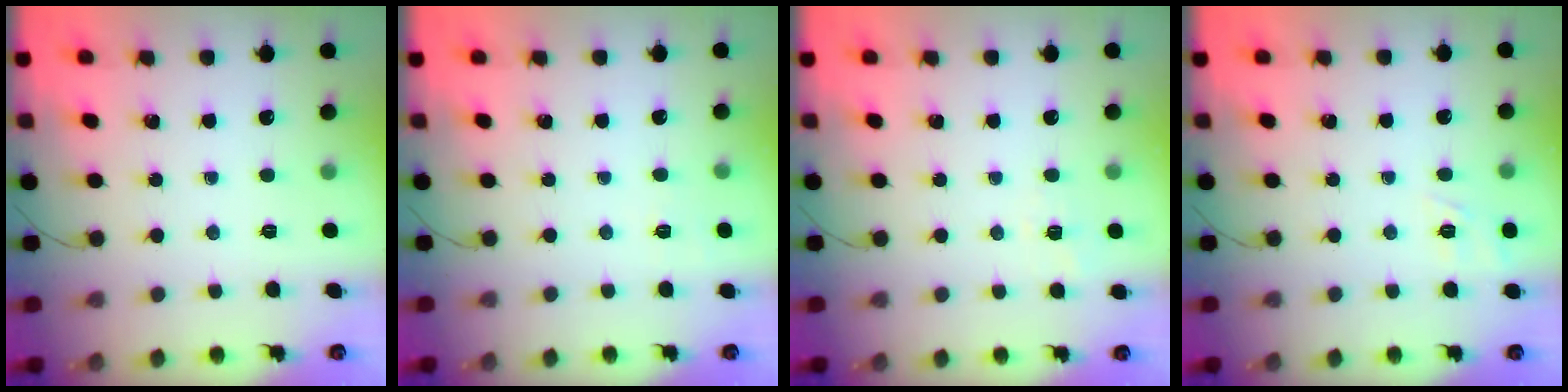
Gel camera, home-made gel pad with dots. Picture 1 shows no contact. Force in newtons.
{"total": 2.7, "press": 2.1, "slide": 1.7}
{"total": 3.7, "press": 3.2, "slide": 1.7}
{"total": 2.1, "press": 1.4, "slide": 1.5}